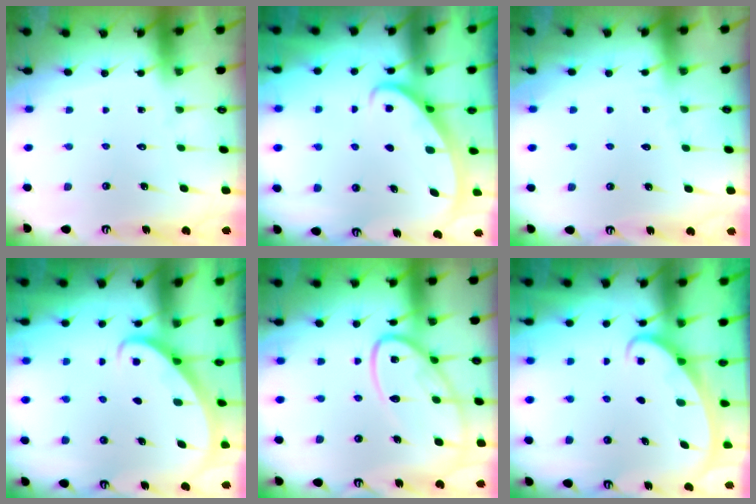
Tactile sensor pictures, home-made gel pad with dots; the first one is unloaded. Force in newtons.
{"total": 4.0, "press": 4.0, "slide": 0.3}
{"total": 2.6, "press": 2.6, "slide": 0.3}
{"total": 2.8, "press": 2.8, "slide": 0.2}
{"total": 15.1, "press": 15.0, "slide": 1.4}
{"total": 2.1, "press": 2.1, "slide": 0.2}